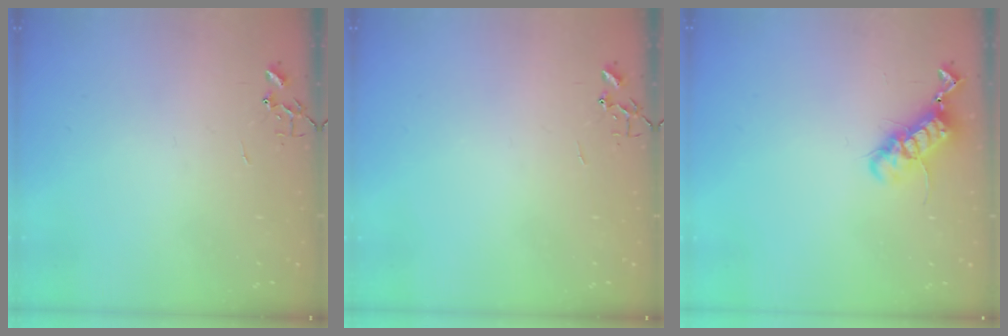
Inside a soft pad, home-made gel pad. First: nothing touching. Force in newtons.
{"total": 0.0}
{"total": 12.7, "press": 12.6, "slide": 1.6}